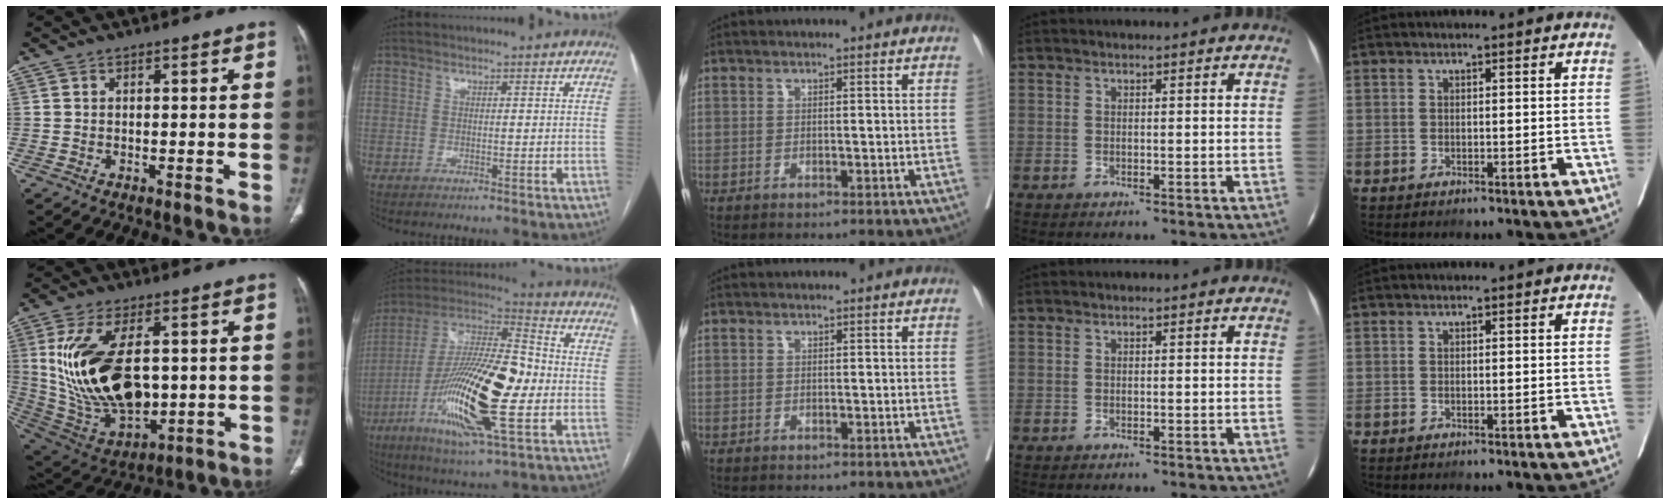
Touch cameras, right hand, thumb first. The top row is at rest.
{"thumb": {"total": 22.7, "force": [2.2, 12.3, 19.0], "torque": [-0.363, -0.019, 0.063]}, "index": {"total": 24.0, "force": [-4.9, 4.9, 23.0], "torque": [-0.453, -0.013, -0.090]}}